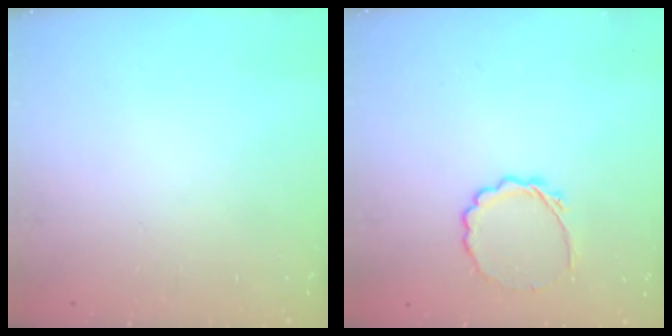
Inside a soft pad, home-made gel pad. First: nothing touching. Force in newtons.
{"total": 4.2, "press": 4.0, "slide": 1.3}